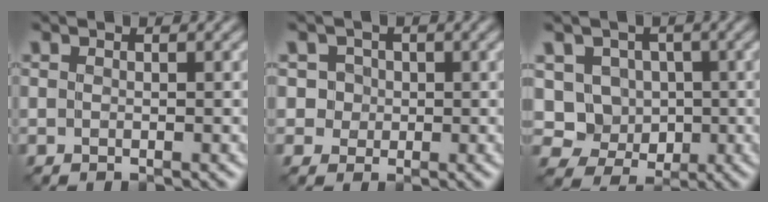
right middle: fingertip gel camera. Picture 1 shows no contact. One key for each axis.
{"total": 2.3, "fx": 0.5, "fy": 2.2, "fz": 0.7, "tx": -0.001, "ty": 0.006, "tz": 0.014}
{"total": 4.8, "fx": 0.6, "fy": 4.4, "fz": 1.8, "tx": -0.028, "ty": -0.003, "tz": 0.000}